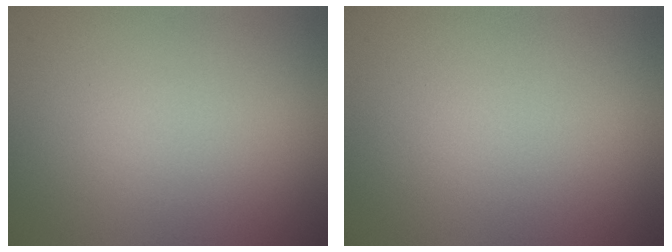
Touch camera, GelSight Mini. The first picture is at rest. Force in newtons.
{"total": 0.0}